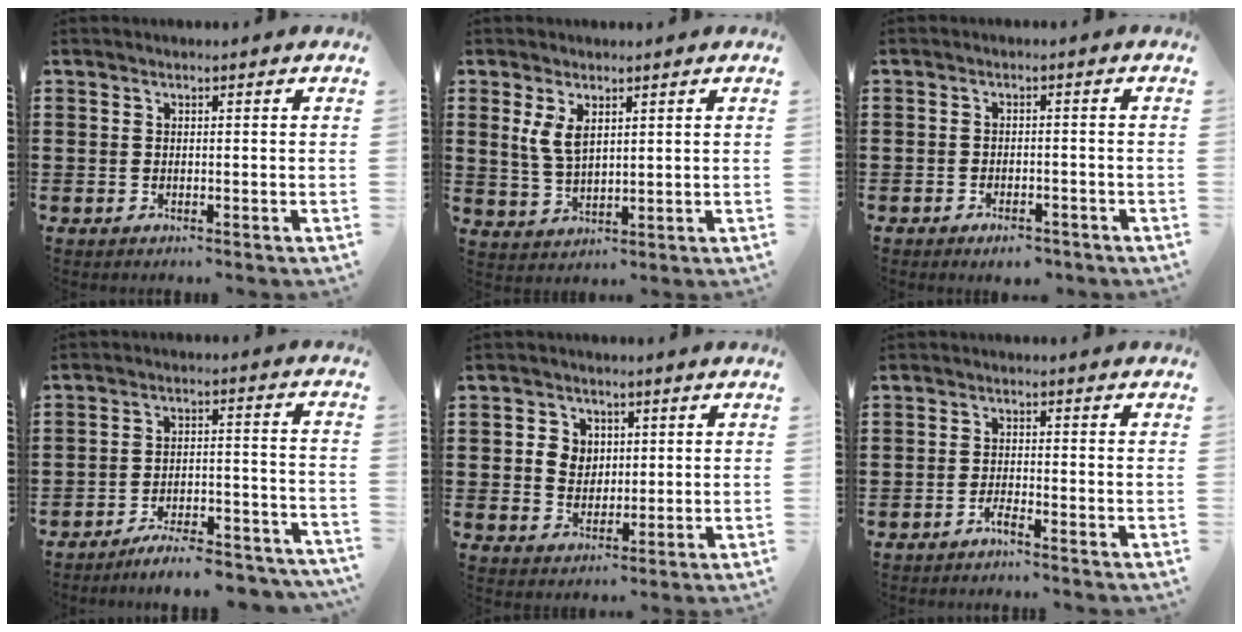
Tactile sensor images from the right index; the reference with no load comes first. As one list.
[{"total": 4.1, "force": [1.7, 2.2, 3.1], "torque": [-0.074, 0.003, 0.027]}, {"total": 2.3, "force": [-2.1, 0.5, 0.8], "torque": [-0.017, 0.002, -0.042]}, {"total": 6.4, "force": [-6.1, 0.3, 2.0], "torque": [-0.028, 0.008, -0.116]}, {"total": 4.2, "force": [1.0, 3.9, 1.3], "torque": [-0.034, 0.011, 0.014]}, {"total": 1.7, "force": [-1.5, -0.1, 0.7], "torque": [-0.015, -0.001, -0.029]}]